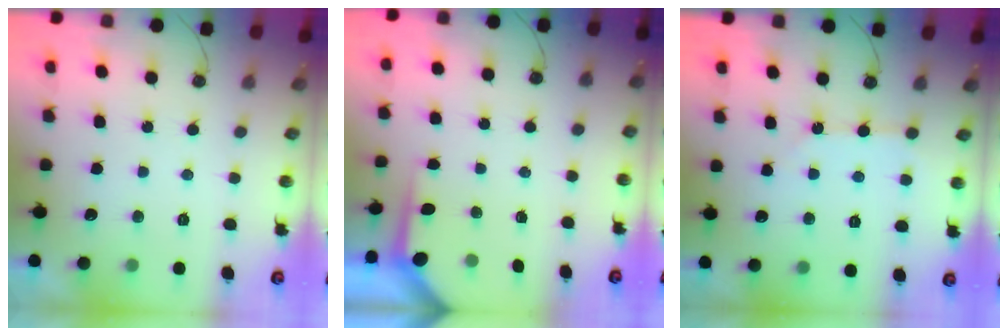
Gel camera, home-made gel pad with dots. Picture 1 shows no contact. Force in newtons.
{"total": 3.6, "press": 3.6, "slide": 0.4}
{"total": 4.8, "press": 4.7, "slide": 0.7}